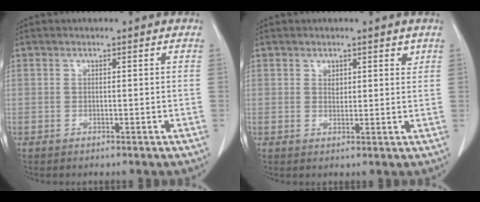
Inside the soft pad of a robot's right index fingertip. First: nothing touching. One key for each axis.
{"total": 2.3, "fx": 1.5, "fy": 1.4, "fz": 1.0, "tx": -0.009, "ty": -0.002, "tz": 0.024}